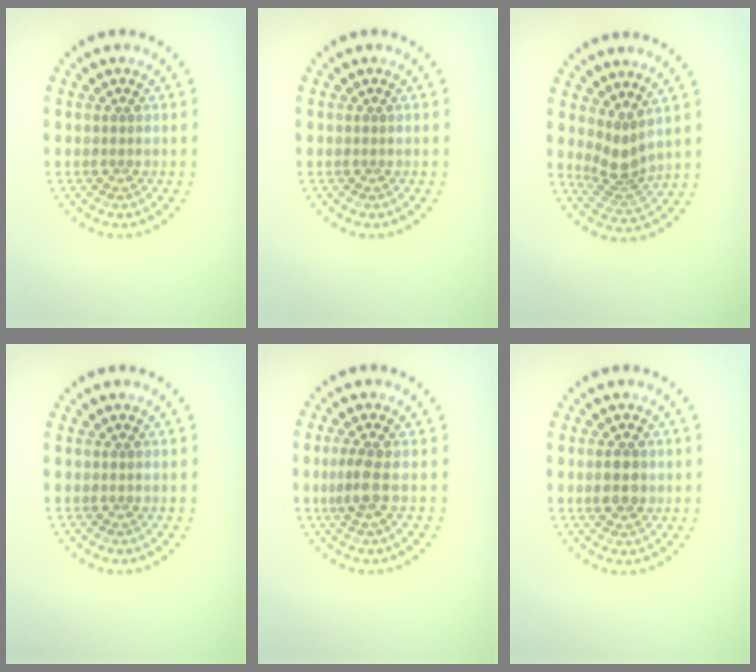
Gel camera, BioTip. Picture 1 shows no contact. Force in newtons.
{"total": 0.0}
{"total": 2.8, "press": 2.0, "slide": 2.0}
{"total": 0.0}
{"total": 1.8, "press": 1.5, "slide": 1.0}
{"total": 2.9, "press": 2.9, "slide": 0.0}